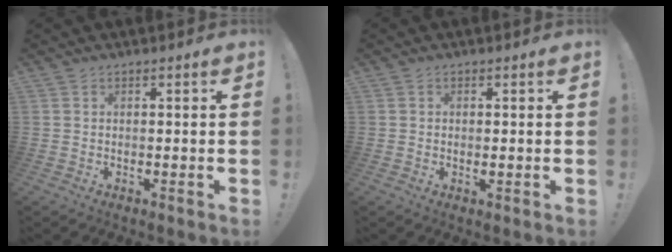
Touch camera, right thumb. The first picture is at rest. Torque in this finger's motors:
{"motor_torque": [0.09, -0.17, -0.04, 0.14, -0.06]}